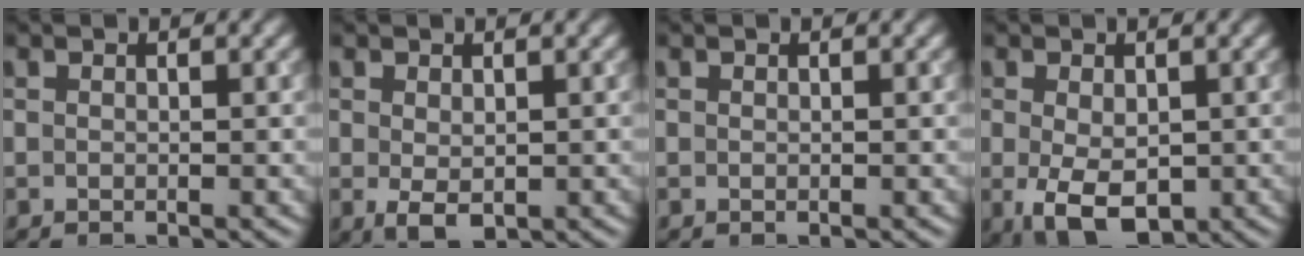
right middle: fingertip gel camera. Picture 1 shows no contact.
{"total": 2.3, "force": [-0.2, 1.3, 1.8], "torque": [-0.035, -0.005, 0.002]}
{"total": 0.0}
{"total": 5.3, "force": [-1.1, 3.2, 4.1], "torque": [-0.083, -0.016, -0.010]}